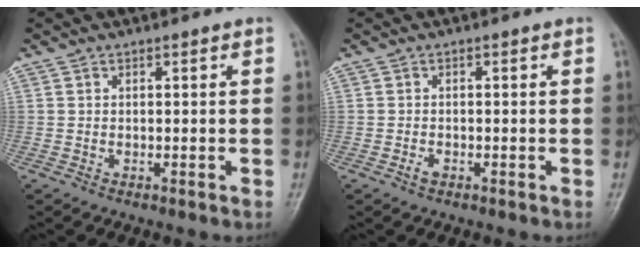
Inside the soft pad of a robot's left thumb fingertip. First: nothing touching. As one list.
[{"total": 1.2, "force": [-0.7, 0.7, 0.8], "torque": [-0.012, 0.002, -0.015]}]